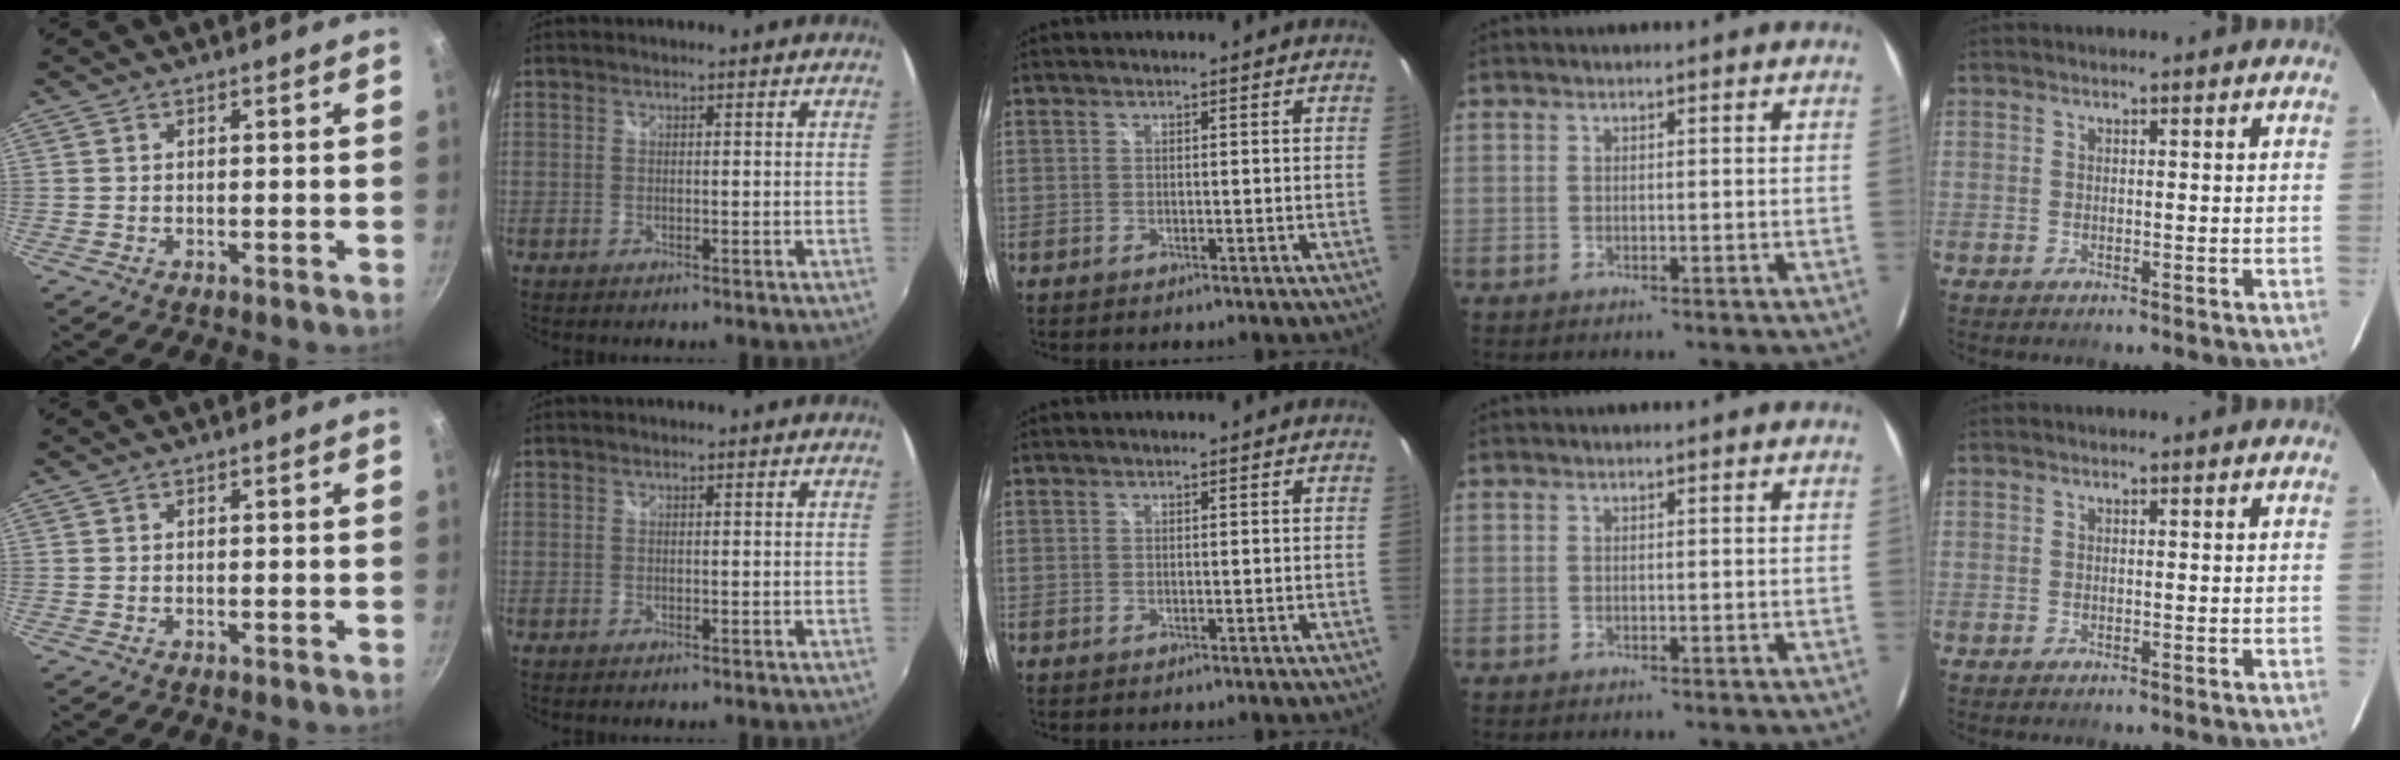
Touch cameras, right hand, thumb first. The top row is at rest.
{}